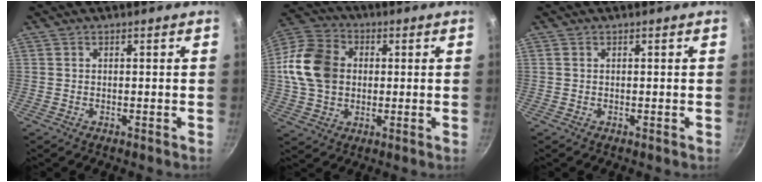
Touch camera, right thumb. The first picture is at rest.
{"total": 14.6, "force": [1.0, 11.4, 9.0], "torque": [-0.154, 0.018, 0.008]}
{"total": 0.0}